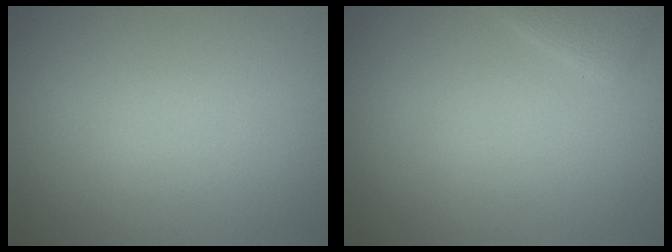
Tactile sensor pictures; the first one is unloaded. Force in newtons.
{"total": 1.1, "press": 1.1, "slide": 0.0}